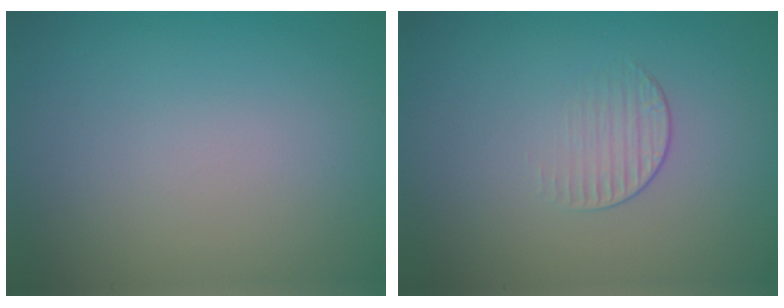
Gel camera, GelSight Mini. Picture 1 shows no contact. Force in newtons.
{"total": 1.2, "press": 0.4, "slide": 1.2}